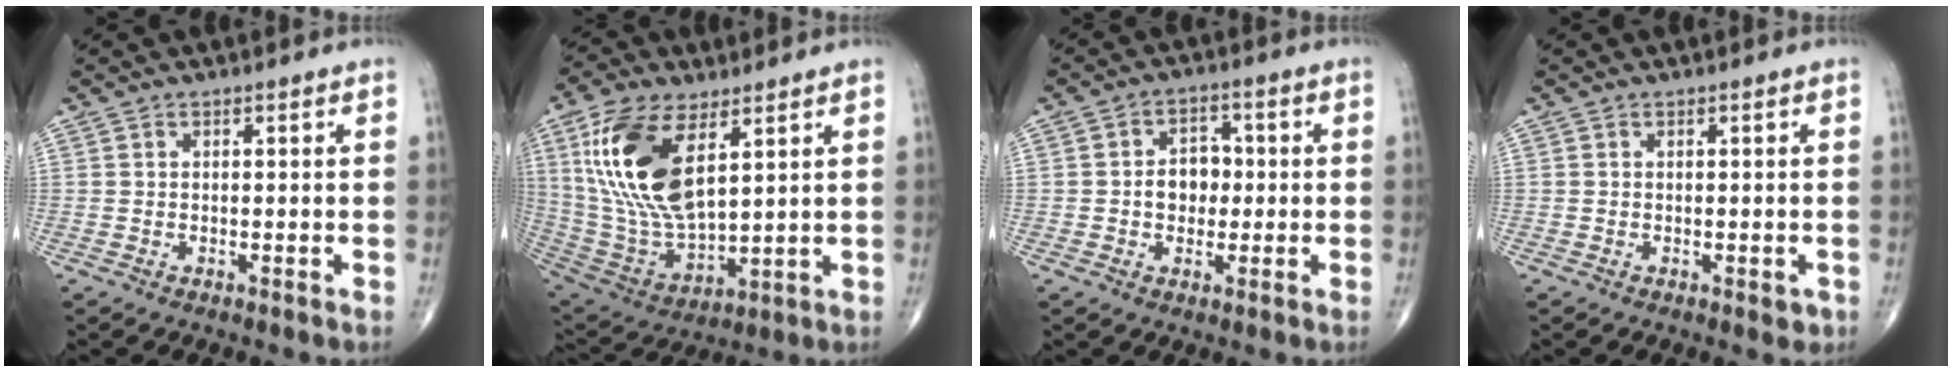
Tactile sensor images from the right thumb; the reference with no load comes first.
{"total": 19.5, "force": [7.1, 9.1, 15.7], "torque": [-0.314, -0.032, 0.142]}
{"total": 6.0, "force": [-0.3, 4.6, 3.9], "torque": [-0.035, 0.016, -0.010]}
{"total": 1.5, "force": [-0.5, 0.8, 1.2], "torque": [-0.005, -0.001, -0.005]}